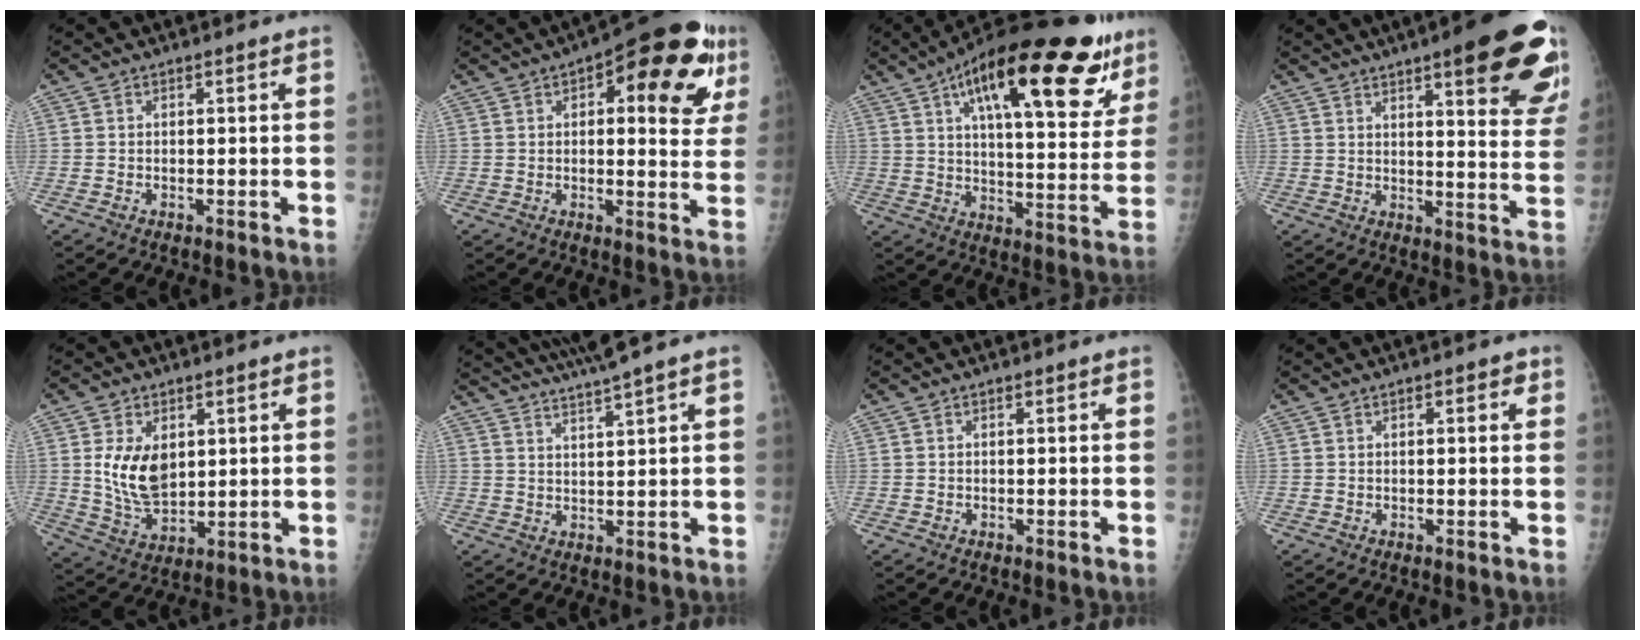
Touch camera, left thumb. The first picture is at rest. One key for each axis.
{"total": 19.0, "fx": 7.7, "fy": 7.5, "fz": 15.7, "tx": -0.170, "ty": -0.004, "tz": 0.092}
{"total": 28.9, "fx": 15.7, "fy": 10.2, "fz": 22.0, "tx": -0.300, "ty": -0.021, "tz": 0.233}
{"total": 21.2, "fx": 12.3, "fy": 4.7, "fz": 16.6, "tx": -0.185, "ty": -0.046, "tz": 0.148}
{"total": 10.1, "fx": 2.3, "fy": 6.5, "fz": 7.4, "tx": -0.114, "ty": -0.021, "tz": 0.059}
{"total": 8.2, "fx": 6.9, "fy": -1.3, "fz": 4.2, "tx": -0.066, "ty": -0.015, "tz": 0.118}
{"total": 0.0}
{"total": 1.9, "fx": 0.8, "fy": 0.8, "fz": 1.5, "tx": -0.013, "ty": 0.001, "tz": 0.008}